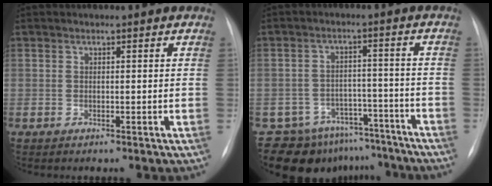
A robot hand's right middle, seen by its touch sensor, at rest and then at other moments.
{"total": 12.1, "force": [-9.8, 6.9, 0.9], "torque": [-0.004, 0.036, -0.124]}